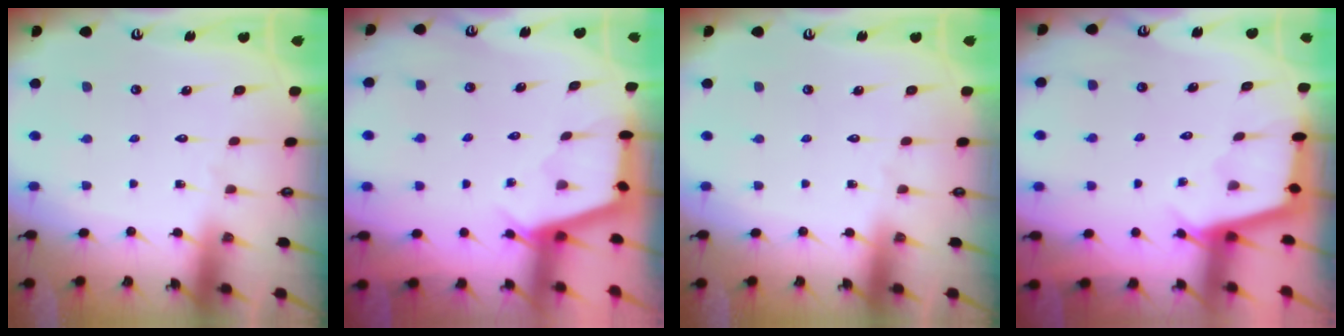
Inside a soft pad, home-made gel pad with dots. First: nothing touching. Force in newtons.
{"total": 2.8, "press": 2.8, "slide": 0.3}
{"total": 0.0}
{"total": 2.3, "press": 2.3, "slide": 0.1}